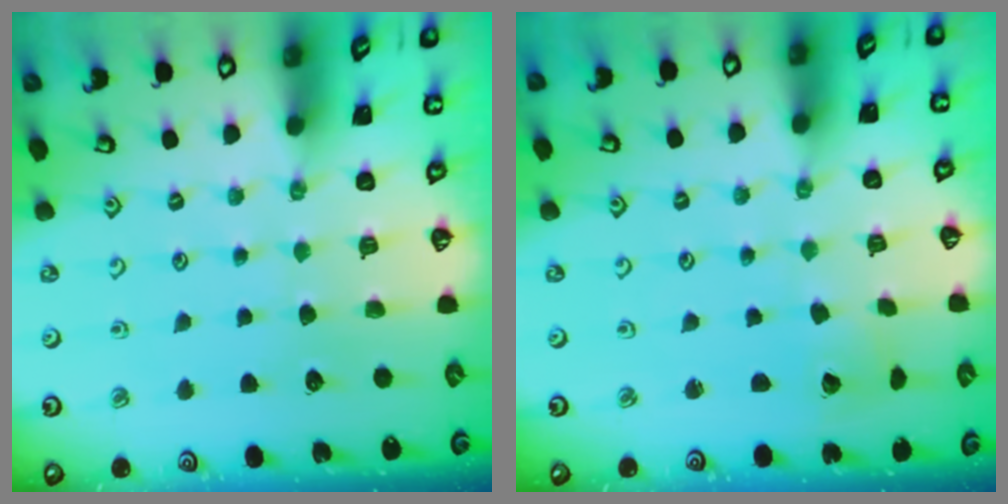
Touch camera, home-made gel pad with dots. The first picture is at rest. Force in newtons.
{"total": 3.0, "press": 3.0, "slide": 0.2}